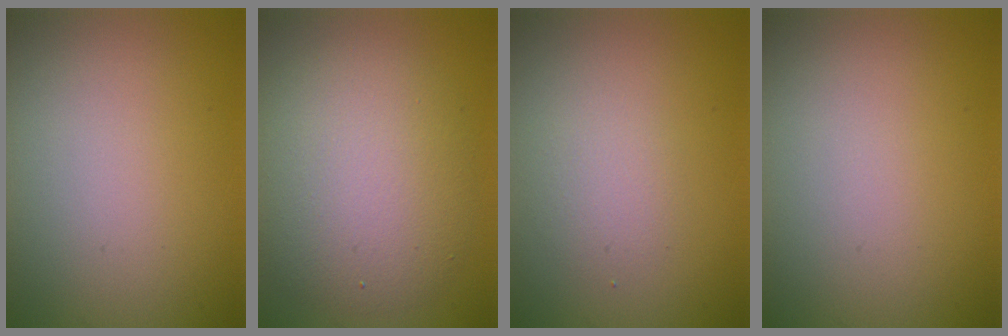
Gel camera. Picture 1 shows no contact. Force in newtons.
{"total": 6.7, "press": 6.7, "slide": 0.5}
{"total": 1.6, "press": 1.6, "slide": 0.1}
{"total": 1.6, "press": 1.6, "slide": 0.0}